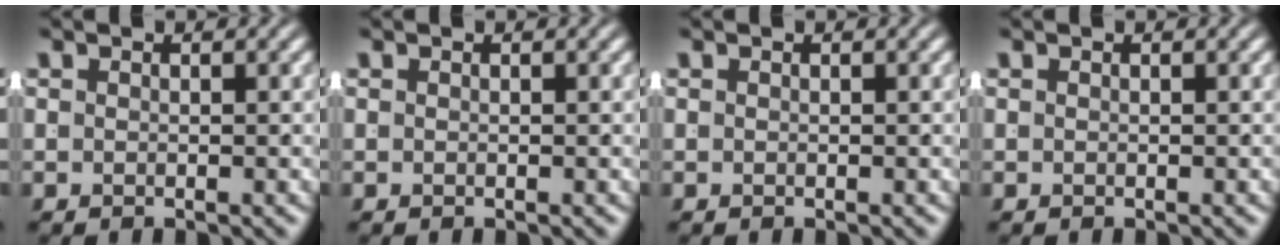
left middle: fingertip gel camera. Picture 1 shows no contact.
{"total": 0.0}
{"total": 0.0}
{"total": 0.0}